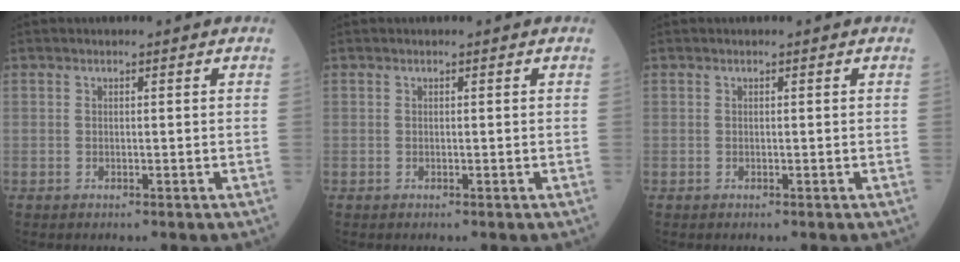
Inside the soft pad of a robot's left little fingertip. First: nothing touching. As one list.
[{"total": 0.0}, {"total": 0.0}]